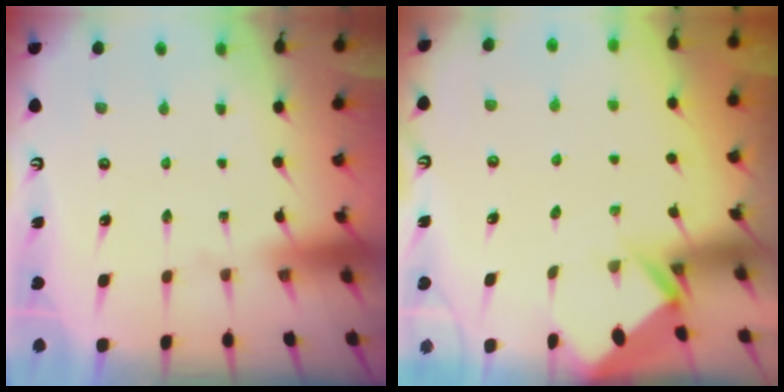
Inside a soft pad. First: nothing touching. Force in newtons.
{"total": 2.6, "press": 2.6, "slide": 0.2}